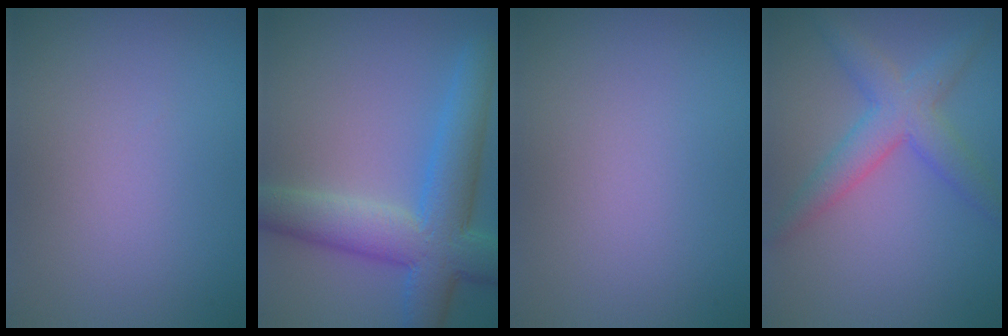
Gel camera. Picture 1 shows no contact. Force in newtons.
{"total": 7.6, "press": 7.6, "slide": 0.4}
{"total": 0.0}
{"total": 4.3, "press": 4.3, "slide": 0.1}